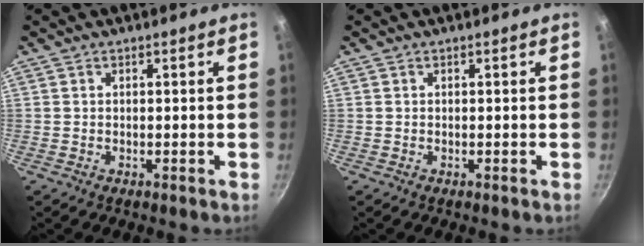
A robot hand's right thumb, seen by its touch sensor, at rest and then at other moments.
{"total": 0.0}